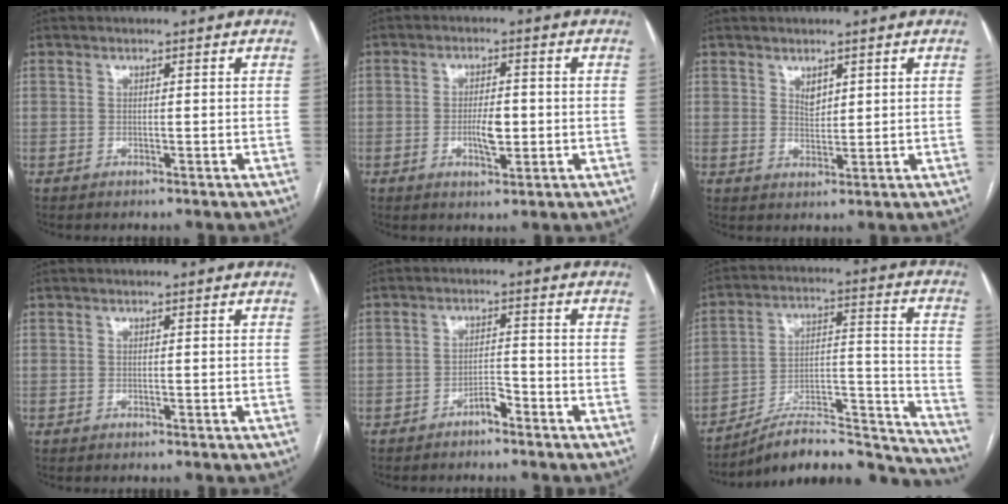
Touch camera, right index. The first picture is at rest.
{"total": 4.8, "force": [-1.0, 1.8, 4.4], "torque": [-0.079, 0.002, -0.013]}
{"total": 2.3, "force": [1.2, 1.4, 1.3], "torque": [-0.025, -0.001, 0.029]}
{"total": 0.0}
{"total": 3.0, "force": [-2.4, 0.9, 1.5], "torque": [-0.024, 0.005, -0.042]}
{"total": 23.0, "force": [-21.5, 3.3, 7.6], "torque": [-0.066, 0.048, -0.321]}